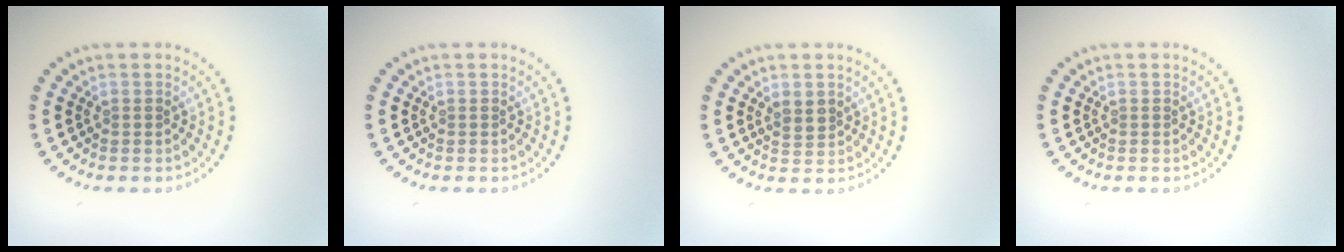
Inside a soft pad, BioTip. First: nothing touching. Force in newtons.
{"total": 0.0}
{"total": 1.5, "press": 1.4, "slide": 0.5}
{"total": 0.0}